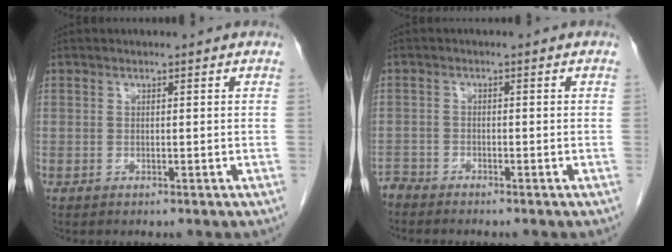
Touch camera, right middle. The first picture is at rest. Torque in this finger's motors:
{"motor_torque": [-0.24, -0.06, -0.07, -0.01]}